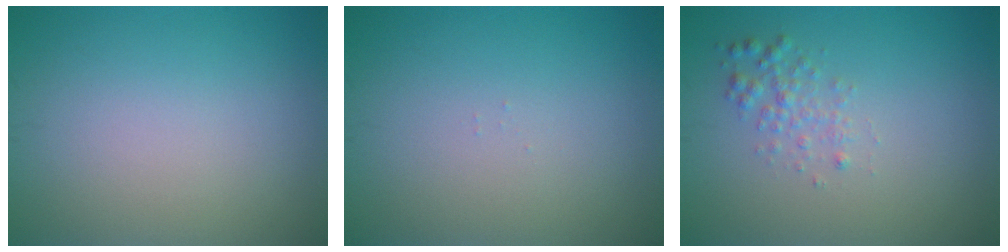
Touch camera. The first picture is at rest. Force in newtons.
{"total": 0.0}
{"total": 1.7, "press": 1.7, "slide": 0.0}